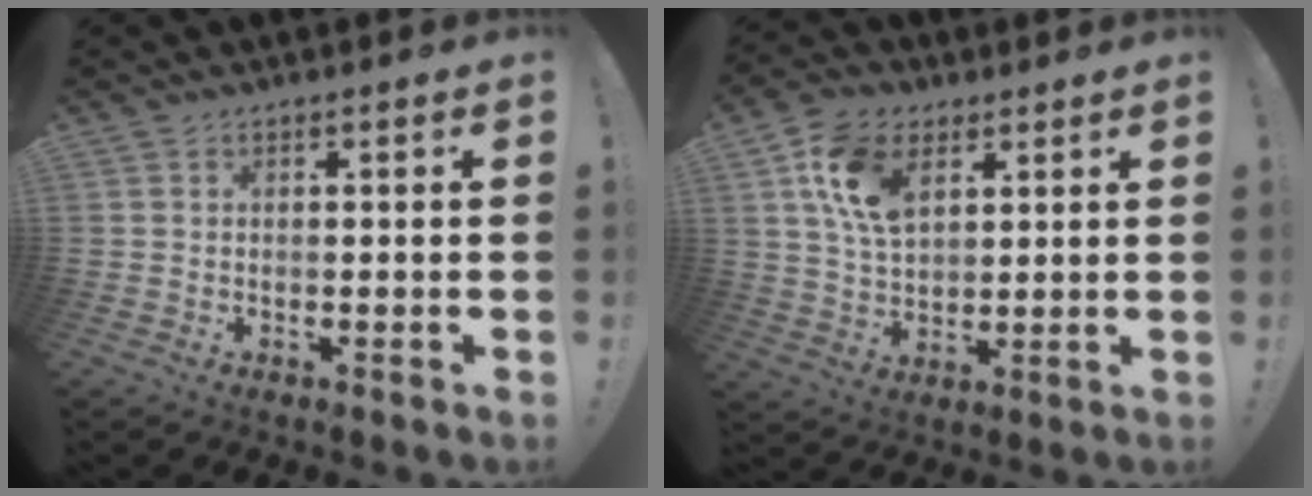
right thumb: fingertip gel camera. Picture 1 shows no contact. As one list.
[{"total": 13.8, "force": [5.9, 8.8, 8.8], "torque": [-0.161, -0.005, 0.116]}]